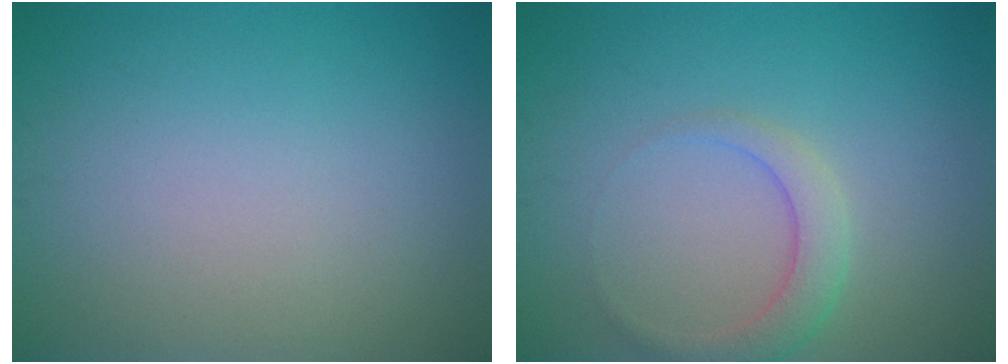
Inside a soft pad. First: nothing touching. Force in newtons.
{"total": 2.5, "press": 2.5, "slide": 0.1}